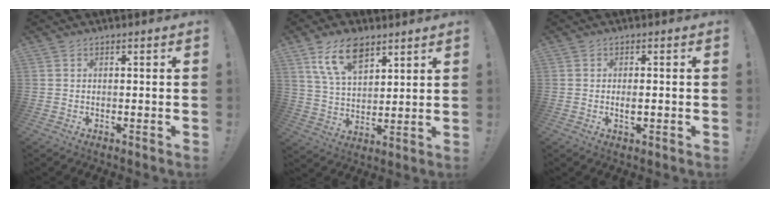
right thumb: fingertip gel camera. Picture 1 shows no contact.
{"total": 13.3, "force": [8.2, 7.0, 7.9], "torque": [-0.145, -0.025, 0.154]}
{"total": 1.9, "force": [-0.4, 0.7, 1.7], "torque": [-0.018, -0.004, -0.009]}